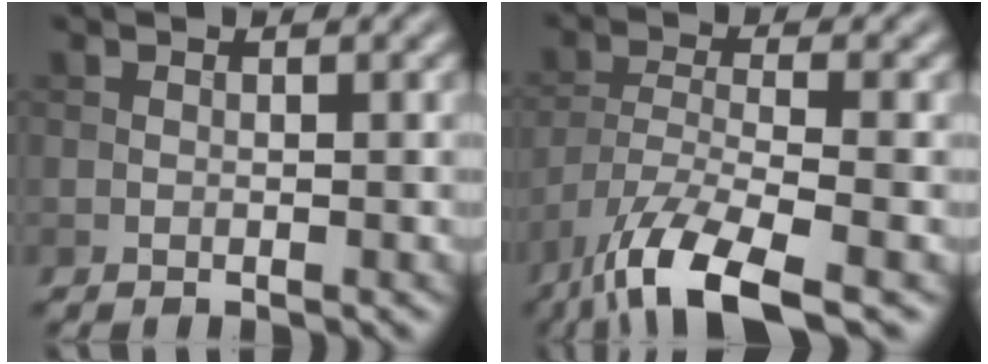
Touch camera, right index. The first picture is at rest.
{"total": 10.0, "force": [-6.8, 2.8, 6.8], "torque": [-0.133, -0.012, -0.132]}